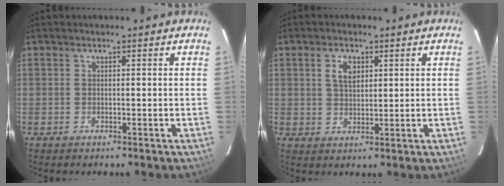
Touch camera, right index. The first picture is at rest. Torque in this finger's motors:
{"motor_torque": [0.09, 0.04, 0.08, 0.03]}